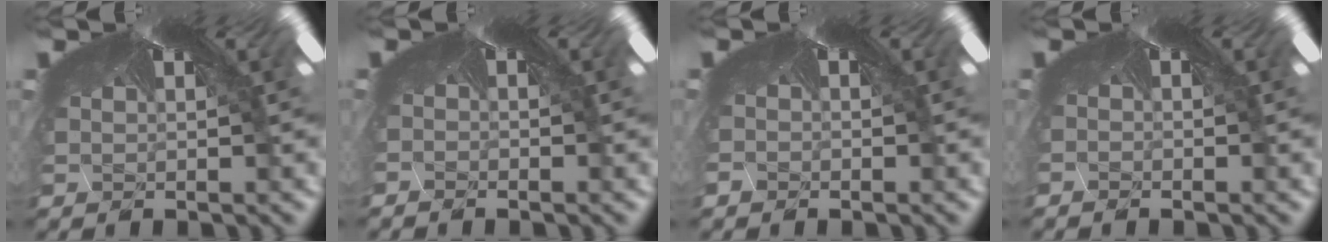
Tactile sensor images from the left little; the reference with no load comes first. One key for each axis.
{"total": 1.6, "fx": -1.3, "fy": -0.8, "fz": -0.4, "tx": 0.011, "ty": -0.011, "tz": -0.013}
{"total": 1.3, "fx": -1.1, "fy": -0.2, "fz": -0.5, "tx": 0.001, "ty": -0.013, "tz": -0.005}
{"total": 1.3, "fx": -0.9, "fy": -0.7, "fz": -0.5, "tx": 0.015, "ty": -0.007, "tz": -0.012}